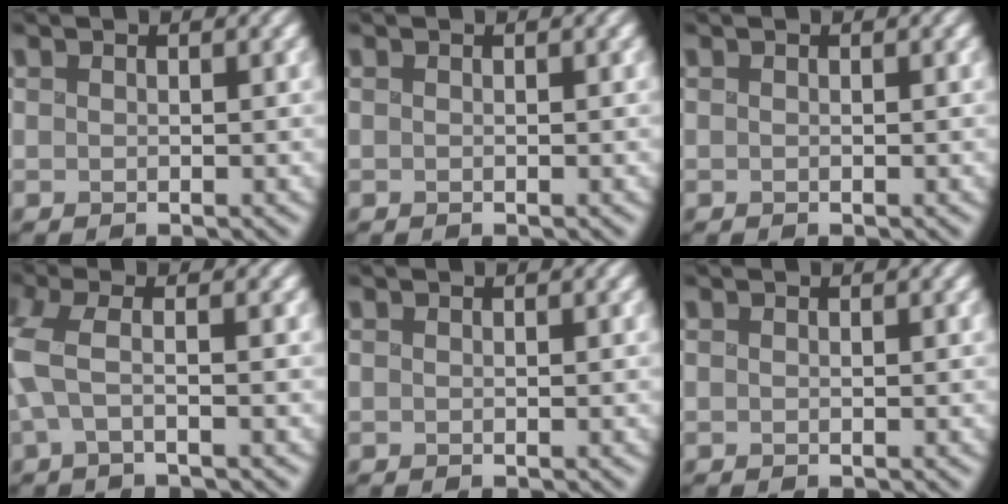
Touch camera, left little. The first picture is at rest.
{"total": 0.0}
{"total": 0.0}
{"total": 4.4, "force": [-0.6, 1.5, 4.1], "torque": [-0.092, 0.005, -0.021]}
{"total": 0.0}
{"total": 0.0}